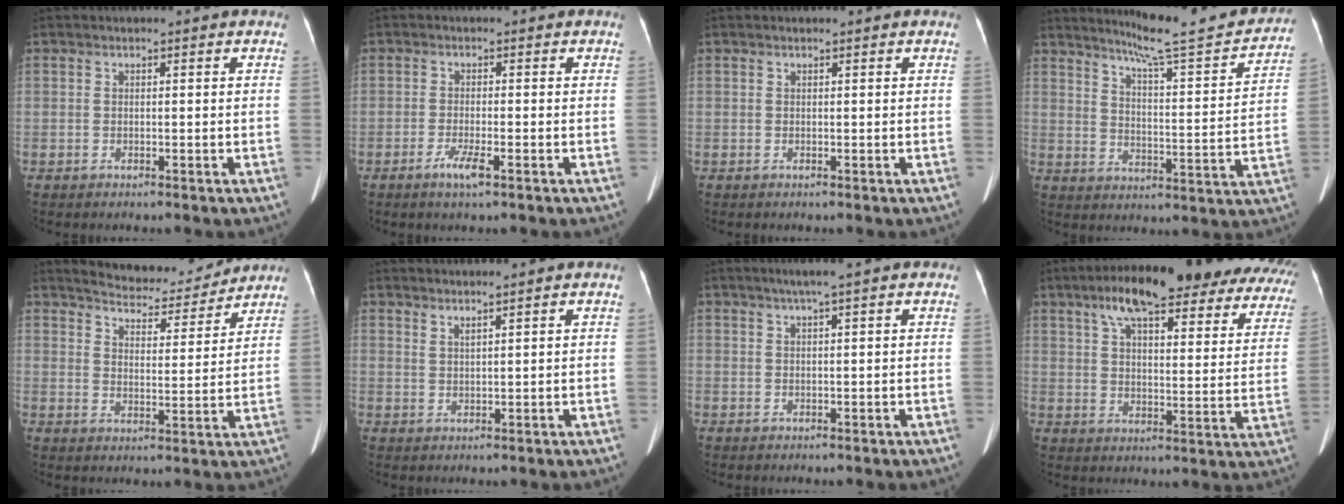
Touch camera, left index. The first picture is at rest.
{"total": 2.7, "force": [-1.6, 0.2, 2.2], "torque": [-0.048, -0.006, -0.031]}
{"total": 0.0}
{"total": 18.0, "force": [16.4, 0.9, 7.4], "torque": [-0.106, -0.039, 0.213]}
{"total": 10.3, "force": [9.9, 1.9, 2.2], "torque": [-0.035, 0.000, 0.144]}
{"total": 1.7, "force": [1.4, -0.5, 0.7], "torque": [-0.016, -0.009, 0.031]}
{"total": 2.2, "force": [1.3, -0.4, 1.7], "torque": [-0.035, 0.007, 0.025]}
{"total": 29.9, "force": [23.5, 6.5, 17.4], "torque": [-0.230, 0.006, 0.286]}